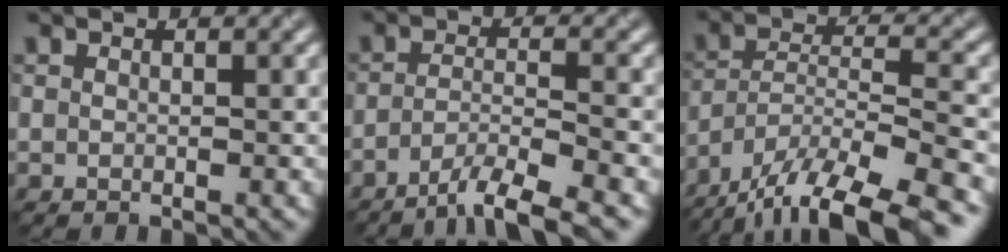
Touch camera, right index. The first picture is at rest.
{"total": 5.5, "force": [-3.8, 1.0, 3.9], "torque": [-0.053, -0.001, -0.070]}
{"total": 14.0, "force": [-11.7, 3.1, 7.0], "torque": [-0.118, -0.010, -0.184]}